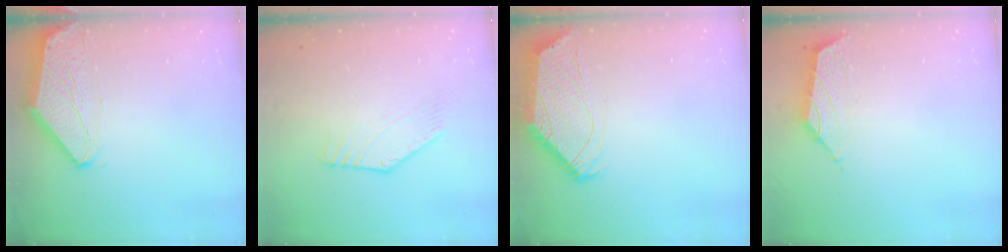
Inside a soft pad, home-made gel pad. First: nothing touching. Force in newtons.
{"total": 2.8, "press": 2.8, "slide": 0.1}
{"total": 1.0, "press": 0.8, "slide": 0.5}
{"total": 1.5, "press": 1.4, "slide": 0.7}